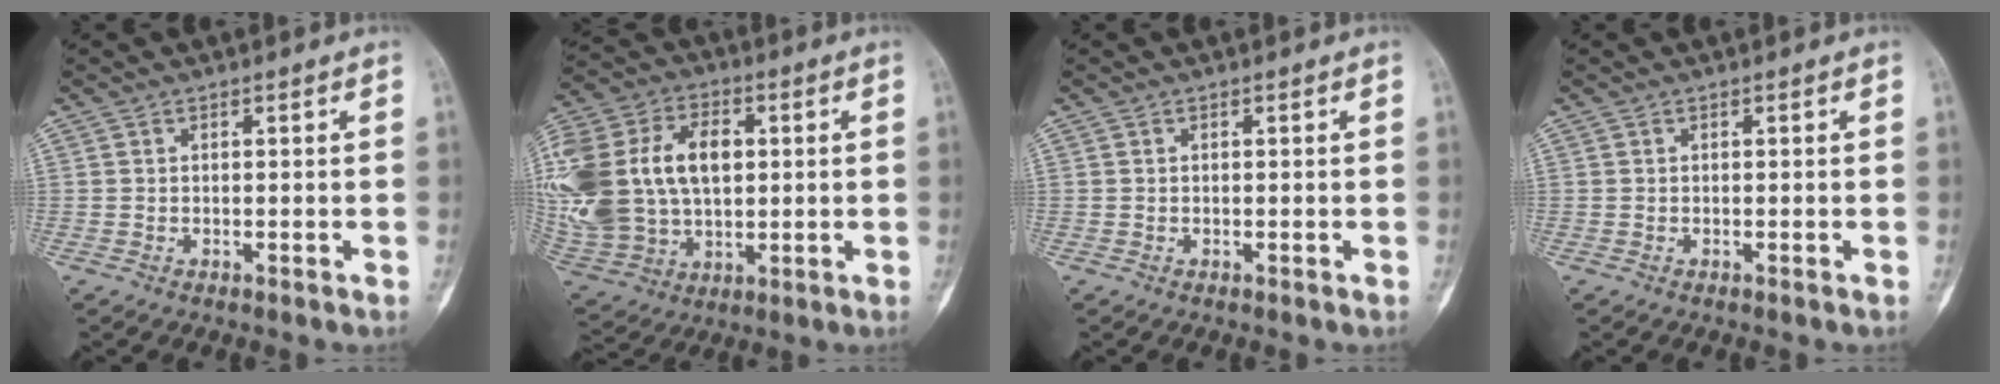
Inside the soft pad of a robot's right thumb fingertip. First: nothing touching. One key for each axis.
{"total": 28.6, "fx": 3.8, "fy": 19.5, "fz": 20.6, "tx": -0.468, "ty": 0.033, "tz": 0.086}
{"total": 0.0}
{"total": 0.0}